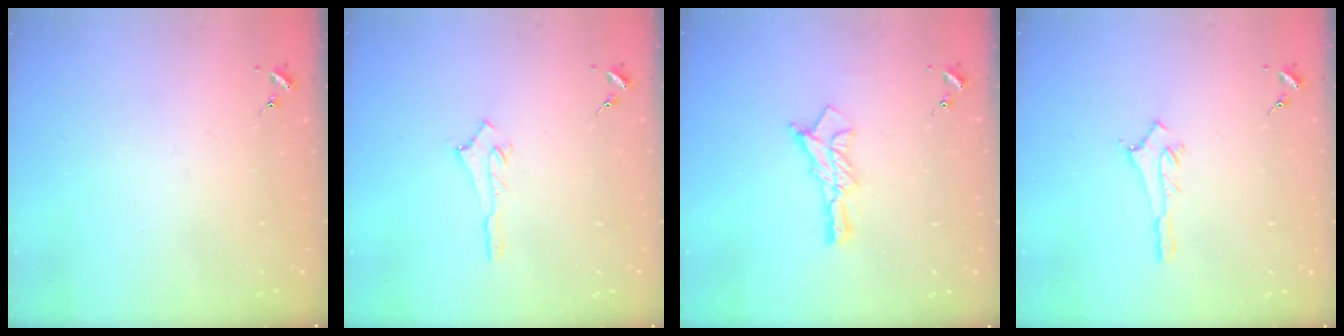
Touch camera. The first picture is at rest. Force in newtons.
{"total": 2.5, "press": 2.5, "slide": 0.2}
{"total": 10.6, "press": 10.6, "slide": 0.8}
{"total": 2.9, "press": 2.8, "slide": 0.4}